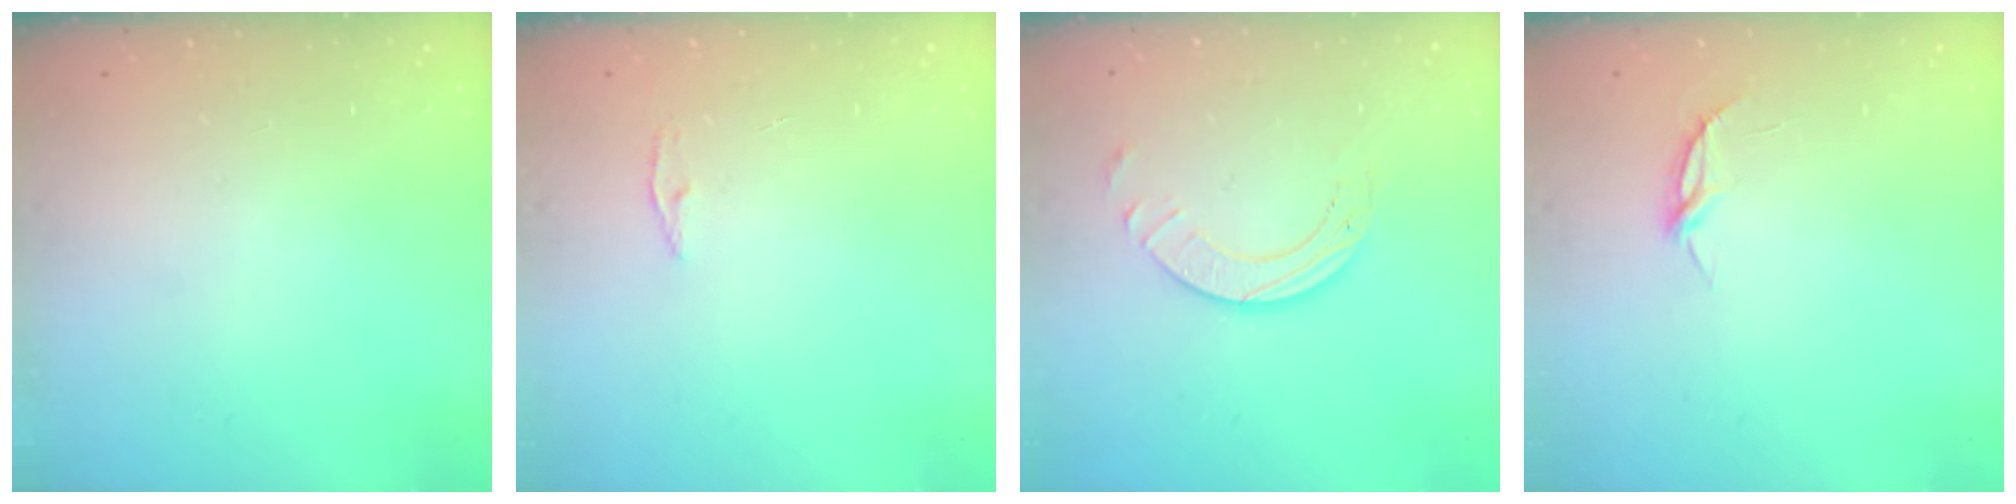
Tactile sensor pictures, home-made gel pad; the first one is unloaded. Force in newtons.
{"total": 3.8, "press": 3.7, "slide": 0.5}
{"total": 5.8, "press": 5.8, "slide": 0.6}
{"total": 3.3, "press": 3.3, "slide": 0.3}